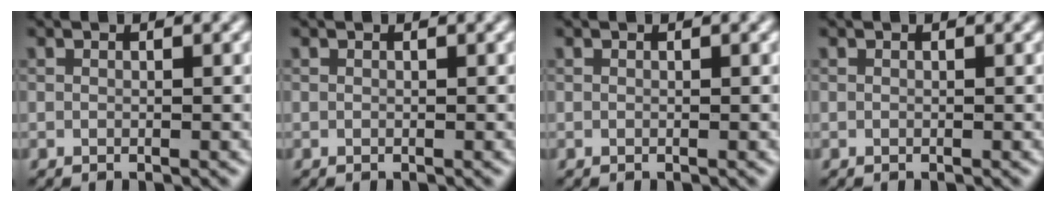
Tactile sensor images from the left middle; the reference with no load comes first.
{"total": 0.0}
{"total": 0.0}
{"total": 0.0}